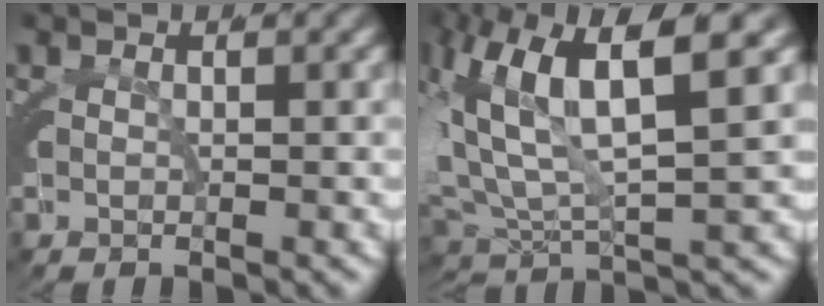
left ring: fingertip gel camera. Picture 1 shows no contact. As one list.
[{"total": 10.3, "force": [2.2, 6.7, 7.5], "torque": [-0.164, 0.001, 0.034]}]